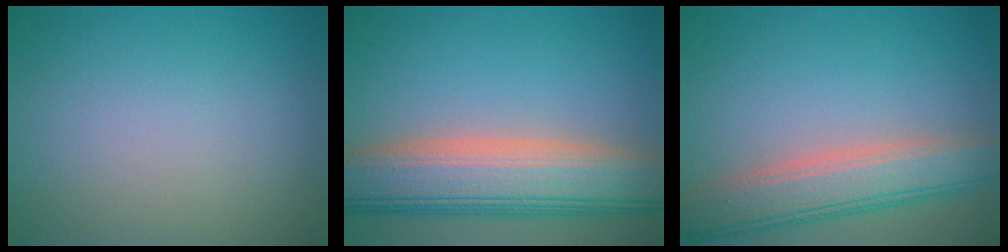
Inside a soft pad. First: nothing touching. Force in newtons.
{"total": 10.3, "press": 10.2, "slide": 1.2}
{"total": 6.2, "press": 6.2, "slide": 0.4}